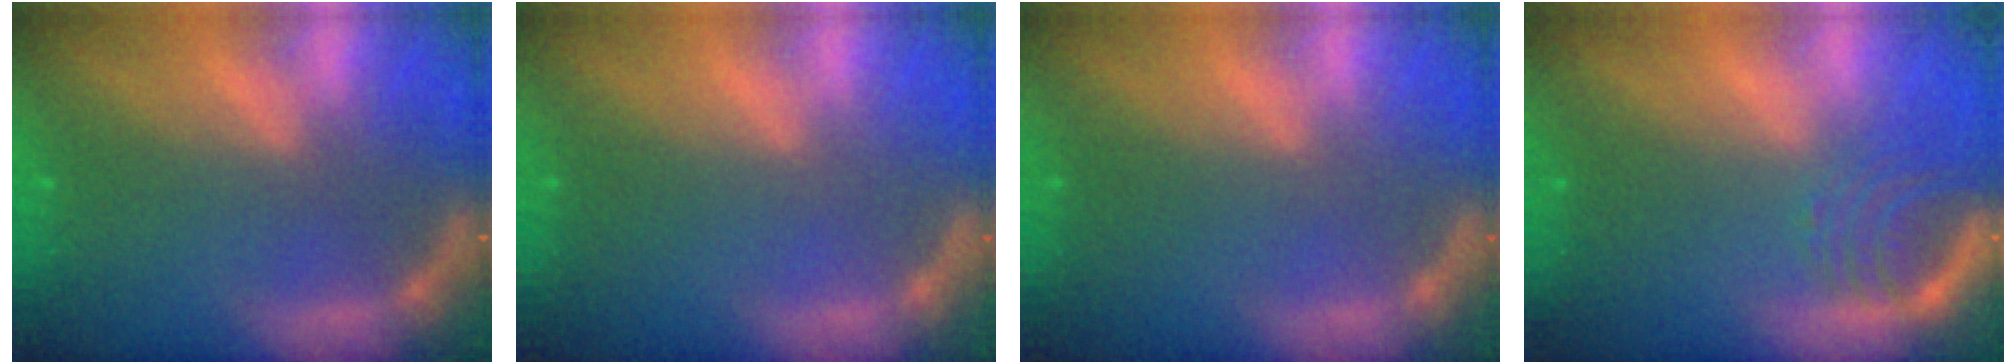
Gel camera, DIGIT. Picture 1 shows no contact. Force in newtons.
{"total": 0.0}
{"total": 0.0}
{"total": 3.9}